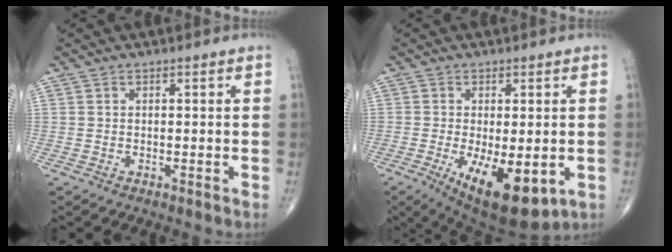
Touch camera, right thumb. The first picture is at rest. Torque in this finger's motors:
{"motor_torque": [-0.02, 1.17, 0.67, 0.48, 0.09]}